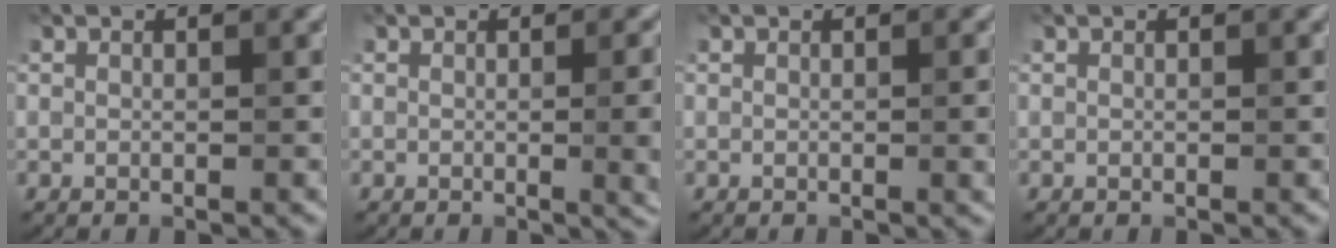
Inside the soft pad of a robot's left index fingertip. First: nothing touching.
{"total": 5.2, "force": [-0.3, 2.2, 4.8], "torque": [-0.036, -0.005, 0.002]}
{"total": 1.8, "force": [-0.1, 0.5, 1.8], "torque": [-0.018, -0.001, -0.003]}
{"total": 0.0}